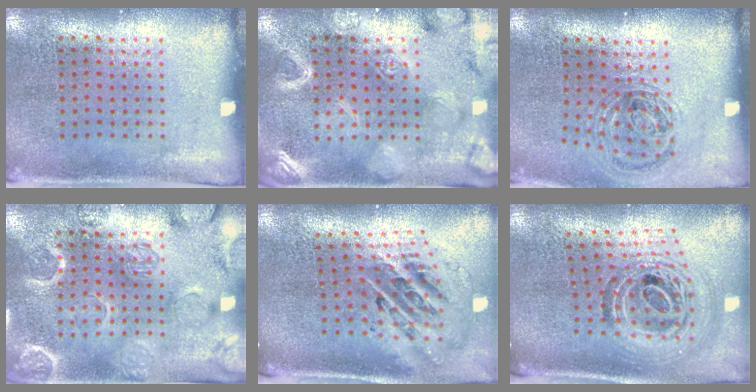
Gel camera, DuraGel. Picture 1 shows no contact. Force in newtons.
{"total": 5.5, "press": 5.5, "slide": 0.7}
{"total": 1.1, "press": 1.0, "slide": 0.3}
{"total": 3.1, "press": 3.0, "slide": 0.6}
{"total": 2.5, "press": 1.7, "slide": 1.8}
{"total": 1.9, "press": 1.5, "slide": 1.2}